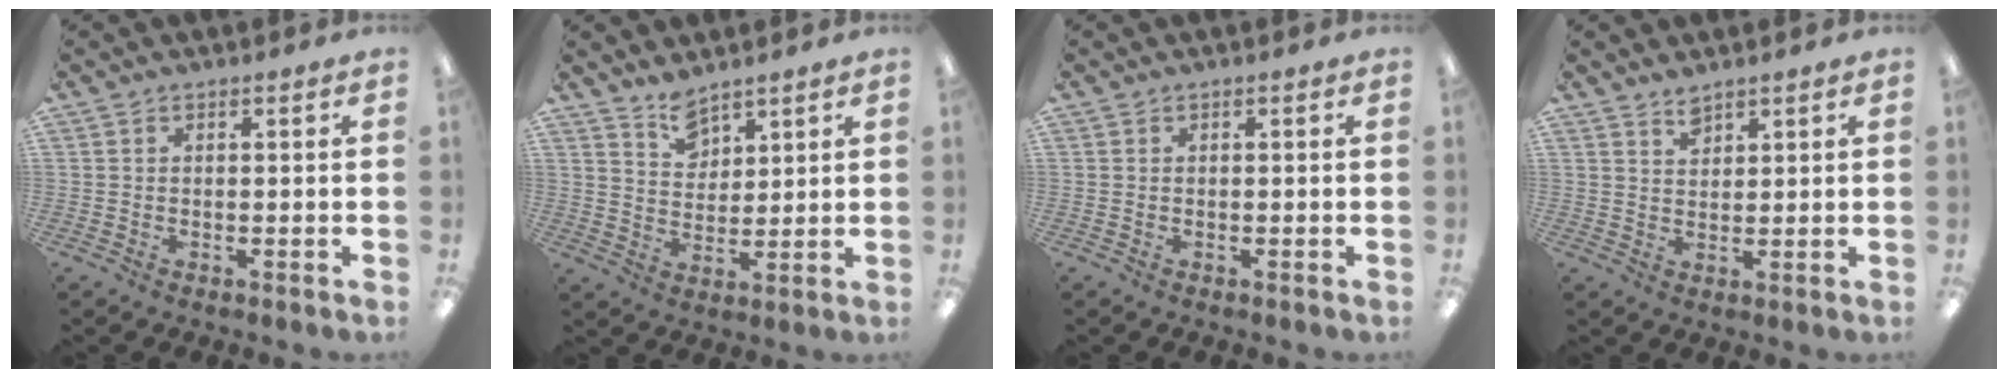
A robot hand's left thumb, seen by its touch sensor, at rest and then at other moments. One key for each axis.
{"total": 6.7, "fx": 5.5, "fy": 3.5, "fz": 1.6, "tx": -0.025, "ty": -0.028, "tz": 0.101}
{"total": 0.0}
{"total": 3.1, "fx": 2.7, "fy": 1.3, "fz": 0.9, "tx": -0.014, "ty": -0.010, "tz": 0.050}